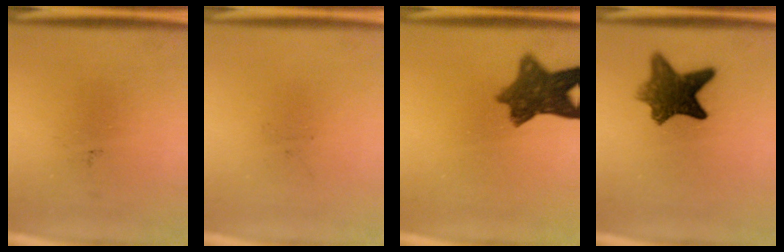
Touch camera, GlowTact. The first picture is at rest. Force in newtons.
{"total": 0.0}
{"total": 9.2}
{"total": 8.7}